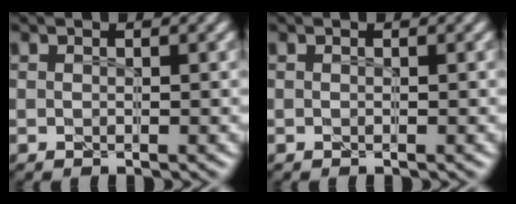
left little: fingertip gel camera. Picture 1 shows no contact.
{"total": 0.0}